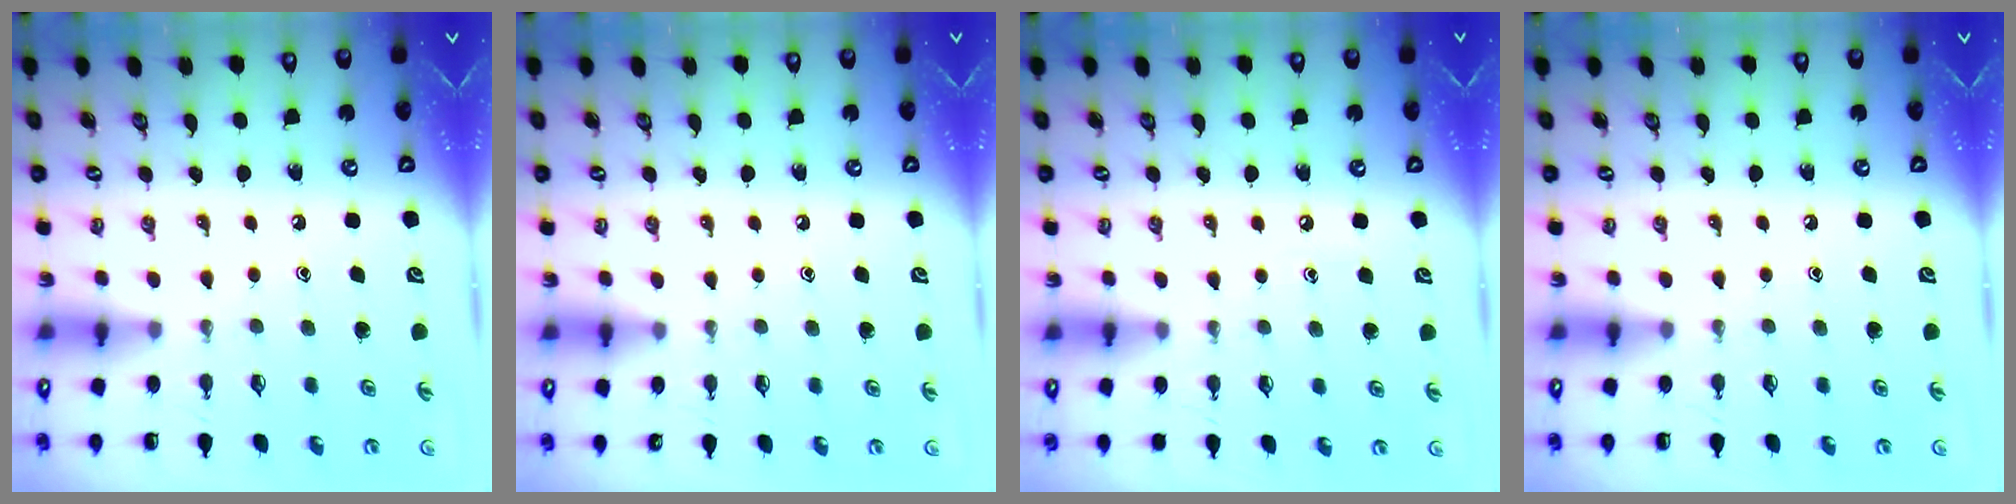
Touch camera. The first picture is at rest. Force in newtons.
{"total": 3.9, "press": 3.9, "slide": 0.5}
{"total": 3.2, "press": 3.2, "slide": 0.5}
{"total": 0.0}